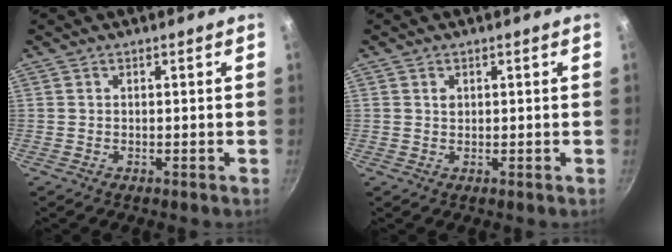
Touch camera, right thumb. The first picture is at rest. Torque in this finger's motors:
{"motor_torque": [0.61, 0.60, -0.13, 0.34, -0.02]}